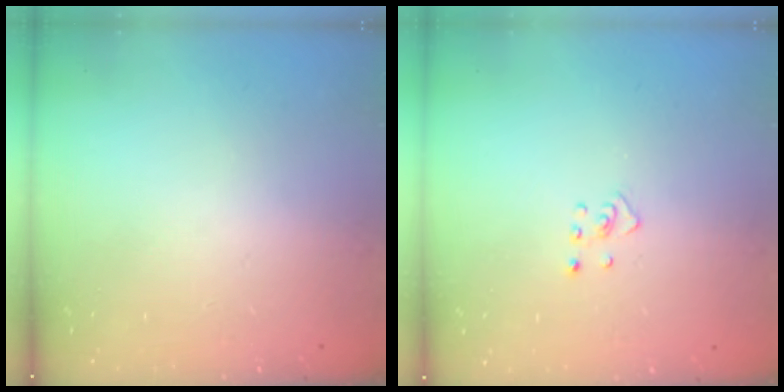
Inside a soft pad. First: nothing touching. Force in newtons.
{"total": 2.4, "press": 2.3, "slide": 0.4}